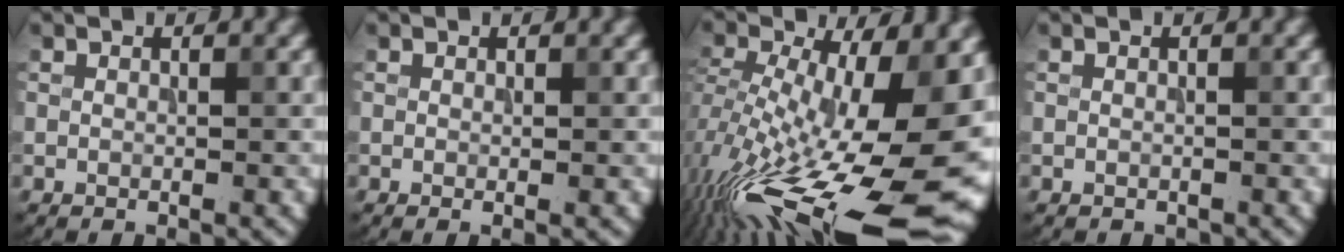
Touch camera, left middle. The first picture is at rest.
{"total": 0.8, "force": [0.0, 0.0, 0.8], "torque": [-0.010, -0.007, -0.002]}
{"total": 18.1, "force": [-5.4, 7.3, 15.7], "torque": [-0.278, -0.029, -0.085]}
{"total": 0.0}